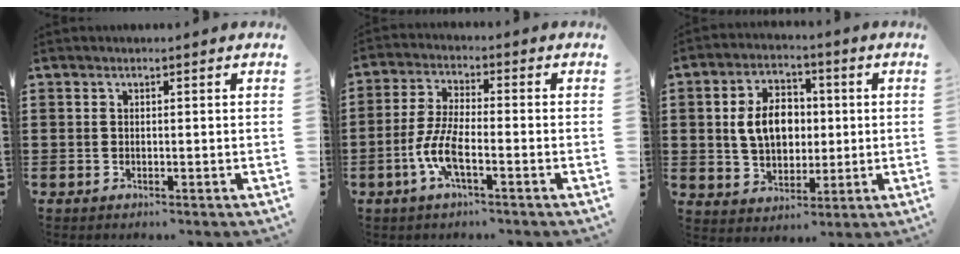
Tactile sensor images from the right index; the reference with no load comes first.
{"total": 6.7, "force": [-2.7, 1.6, 5.9], "torque": [-0.149, -0.021, -0.056]}
{"total": 8.2, "force": [0.7, 5.9, 5.7], "torque": [-0.121, 0.010, 0.004]}